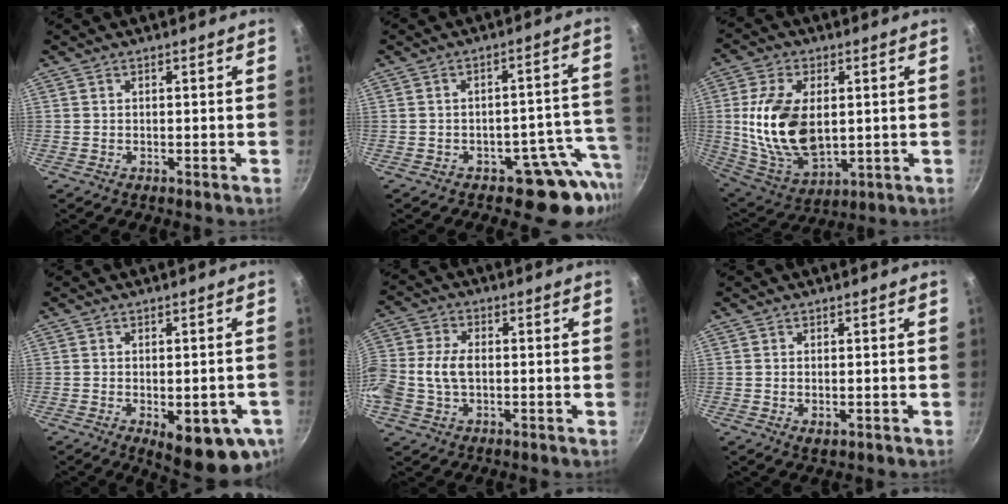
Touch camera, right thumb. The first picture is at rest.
{"total": 9.7, "force": [-5.4, 6.3, 5.1], "torque": [0.020, 0.054, -0.060]}
{"total": 17.5, "force": [1.4, 10.4, 14.0], "torque": [-0.252, -0.014, 0.040]}
{"total": 13.2, "force": [-4.4, 5.4, 11.2], "torque": [-0.109, -0.006, -0.047]}
{"total": 10.9, "force": [-0.9, 7.4, 7.9], "torque": [-0.168, 0.024, -0.031]}
{"total": 1.8, "force": [-0.4, 1.0, 1.5], "torque": [-0.026, -0.004, -0.003]}